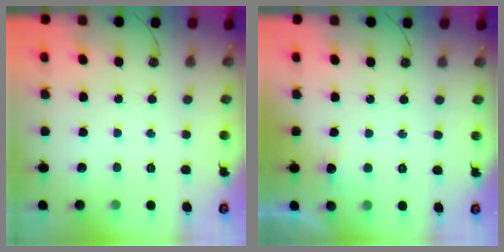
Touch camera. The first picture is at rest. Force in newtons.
{"total": 13.2, "press": 4.5, "slide": 12.4}